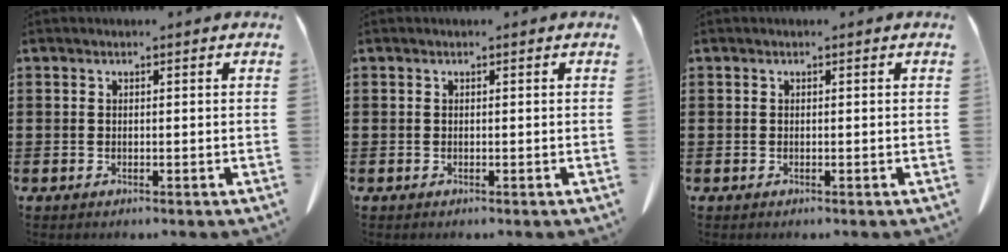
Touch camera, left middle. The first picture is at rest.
{"total": 0.0}
{"total": 0.0}